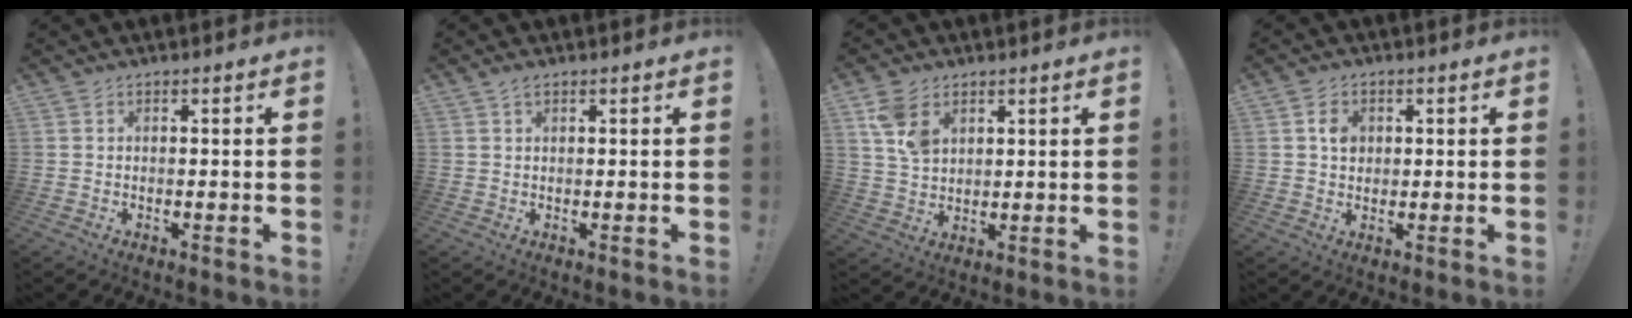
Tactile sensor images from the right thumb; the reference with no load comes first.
{"total": 1.5, "force": [0.9, 0.7, 1.0], "torque": [-0.021, 0.000, 0.016]}
{"total": 8.5, "force": [4.3, 5.6, 4.7], "torque": [-0.077, -0.009, 0.085]}
{"total": 4.6, "force": [1.0, 3.8, 2.5], "torque": [-0.036, 0.003, 0.017]}